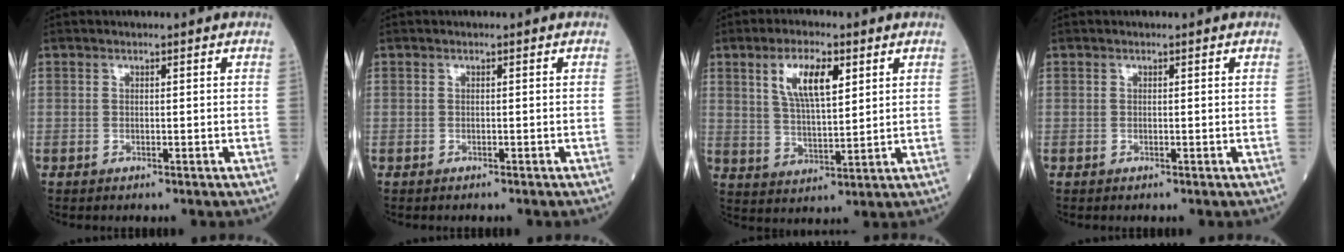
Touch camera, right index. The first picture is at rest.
{"total": 0.7, "force": [-0.6, 0.0, 0.3], "torque": [-0.002, 0.000, -0.010]}
{"total": 8.4, "force": [3.7, 2.6, 7.0], "torque": [-0.135, 0.005, 0.071]}
{"total": 0.0}